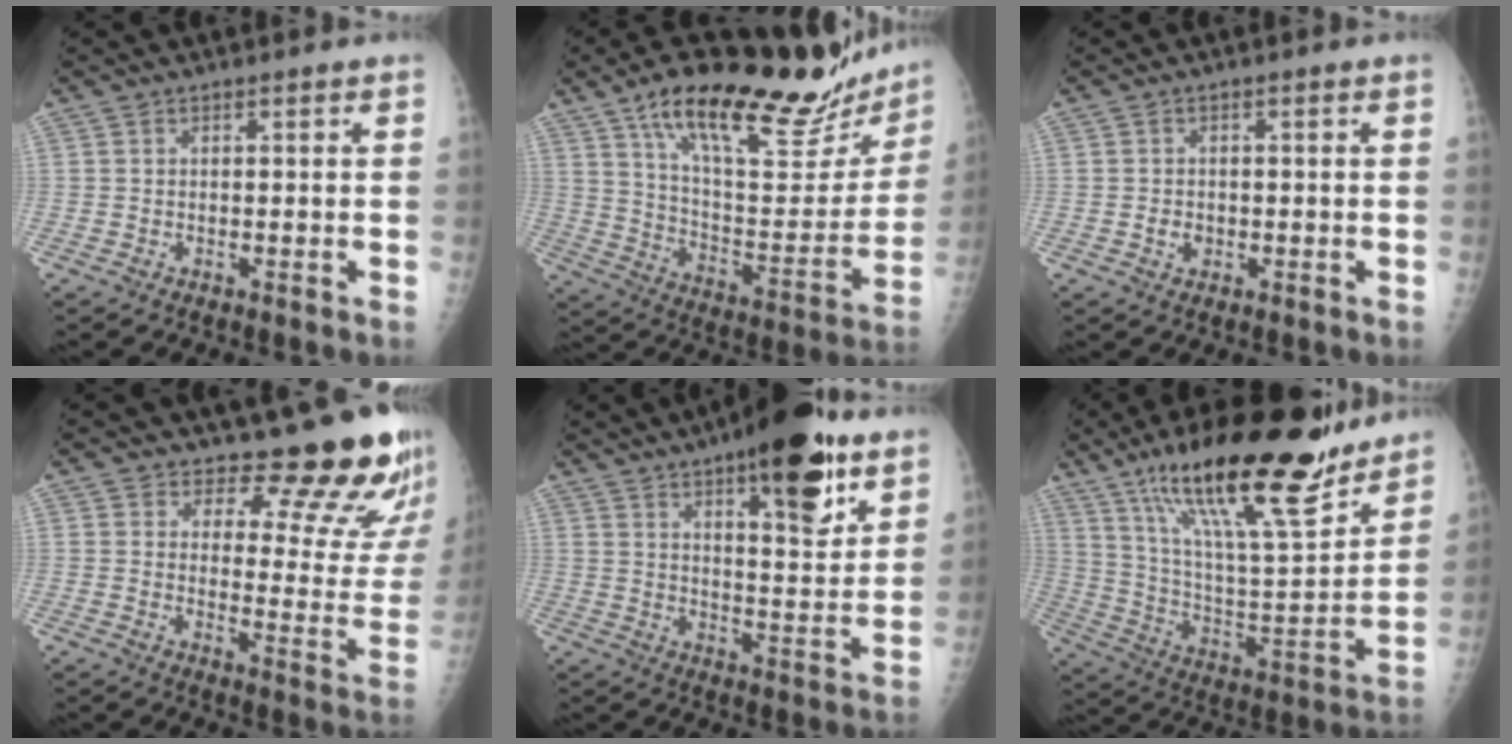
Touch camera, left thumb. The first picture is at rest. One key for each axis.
{"total": 29.5, "fx": 20.8, "fy": 9.9, "fz": 18.5, "tx": -0.244, "ty": -0.067, "tz": 0.318}
{"total": 2.0, "fx": -0.5, "fy": 1.6, "fz": 1.0, "tx": -0.011, "ty": 0.004, "tz": -0.004}
{"total": 15.3, "fx": 13.8, "fy": 4.5, "fz": 4.6, "tx": -0.012, "ty": -0.134, "tz": 0.156}
{"total": 17.7, "fx": 10.1, "fy": 5.6, "fz": 13.4, "tx": -0.160, "ty": -0.052, "tz": 0.147}
{"total": 26.3, "fx": 18.3, "fy": 6.2, "fz": 17.8, "tx": -0.266, "ty": -0.074, "tz": 0.311}